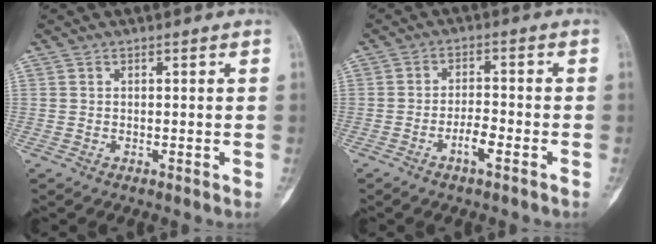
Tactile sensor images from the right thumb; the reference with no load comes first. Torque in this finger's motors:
{"motor_torque": [-0.14, 0.19, -0.08, 0.02, 0.01]}